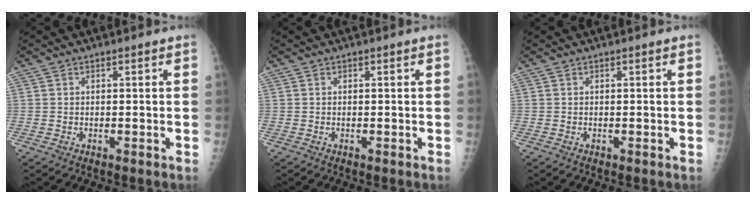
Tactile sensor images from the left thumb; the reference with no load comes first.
{"total": 0.0}
{"total": 0.0}